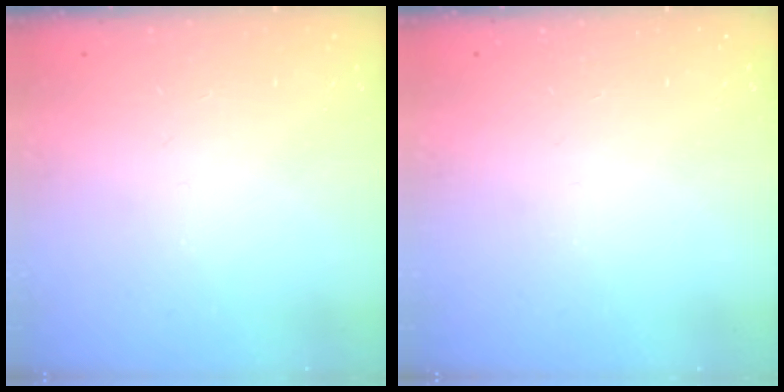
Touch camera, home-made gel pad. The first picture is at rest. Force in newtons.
{"total": 0.0}